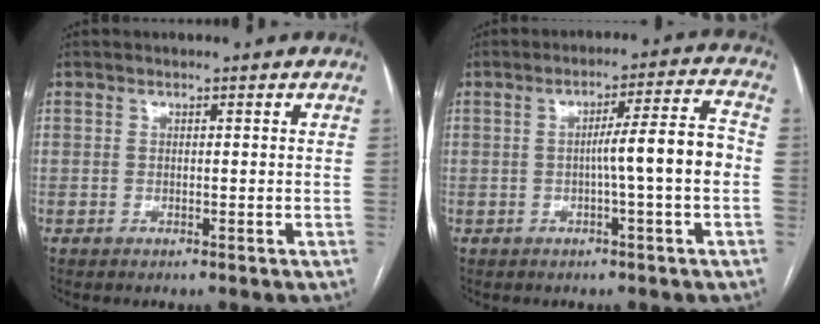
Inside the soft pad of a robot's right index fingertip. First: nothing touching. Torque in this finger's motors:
{"motor_torque": [0.83, -0.03, 0.58, 0.10]}